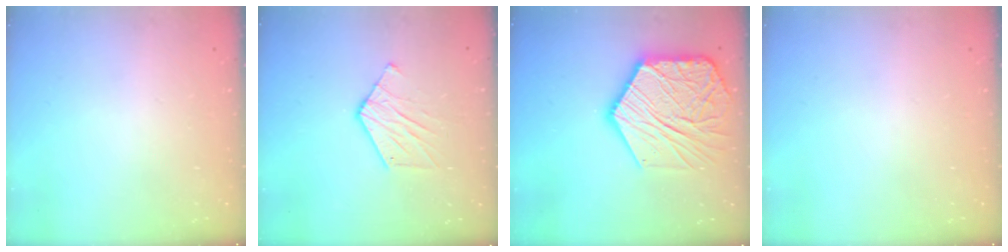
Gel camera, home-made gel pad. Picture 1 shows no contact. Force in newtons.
{"total": 8.7, "press": 8.7, "slide": 0.4}
{"total": 22.5, "press": 22.3, "slide": 2.3}
{"total": 0.0}